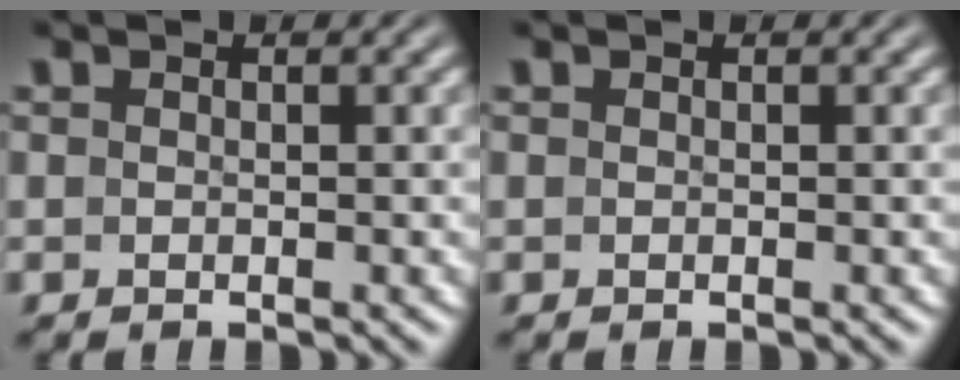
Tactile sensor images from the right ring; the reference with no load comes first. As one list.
[{"total": 0.0}]